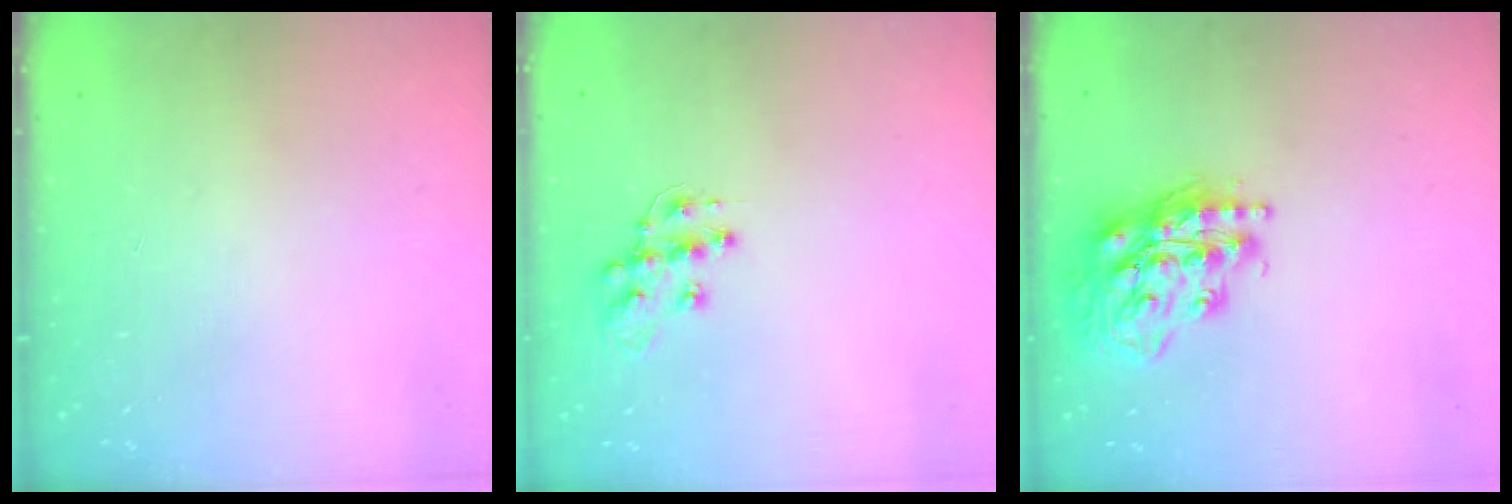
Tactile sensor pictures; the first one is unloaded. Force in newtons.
{"total": 10.7, "press": 10.7, "slide": 0.7}
{"total": 17.9, "press": 17.8, "slide": 1.9}